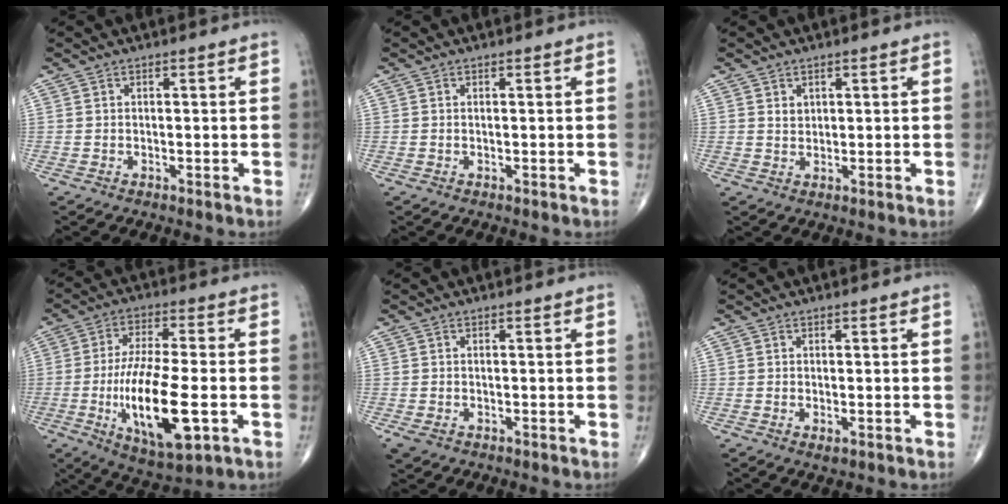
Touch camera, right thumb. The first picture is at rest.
{"total": 0.0}
{"total": 1.6, "force": [0.8, 1.2, 0.7], "torque": [-0.003, -0.006, 0.015]}
{"total": 17.4, "force": [-4.1, 5.8, 15.9], "torque": [-0.292, -0.002, -0.062]}
{"total": 2.3, "force": [-1.0, 1.6, 1.3], "torque": [-0.027, -0.001, -0.011]}
{"total": 1.4, "force": [-0.4, 0.6, 1.1], "torque": [-0.018, -0.002, -0.004]}